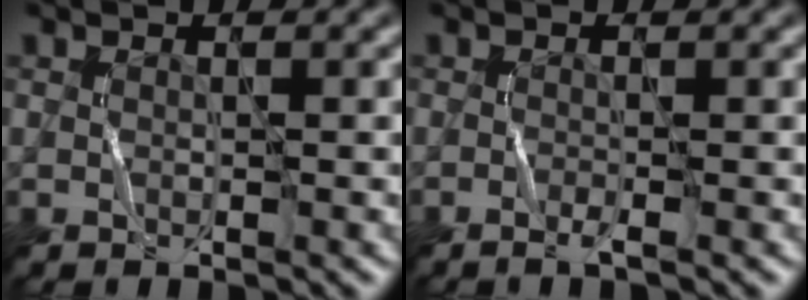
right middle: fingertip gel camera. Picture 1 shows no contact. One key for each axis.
{"total": 0.8, "fx": -0.7, "fy": -0.1, "fz": 0.4, "tx": -0.009, "ty": -0.002, "tz": -0.014}